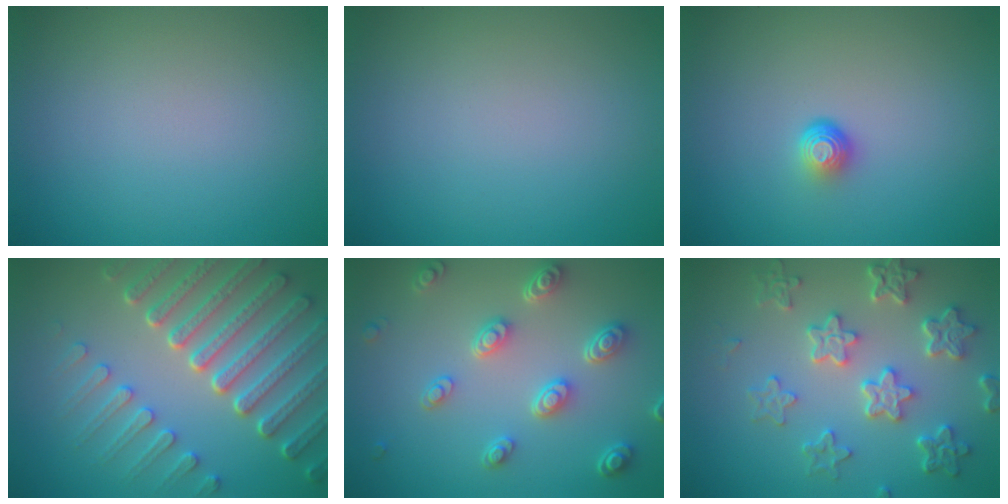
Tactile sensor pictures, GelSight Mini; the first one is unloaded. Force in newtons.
{"total": 0.0}
{"total": 1.7, "press": 1.1, "slide": 1.3}
{"total": 8.0, "press": 6.1, "slide": 5.2}
{"total": 4.6, "press": 3.6, "slide": 2.8}
{"total": 5.8, "press": 4.6, "slide": 3.6}